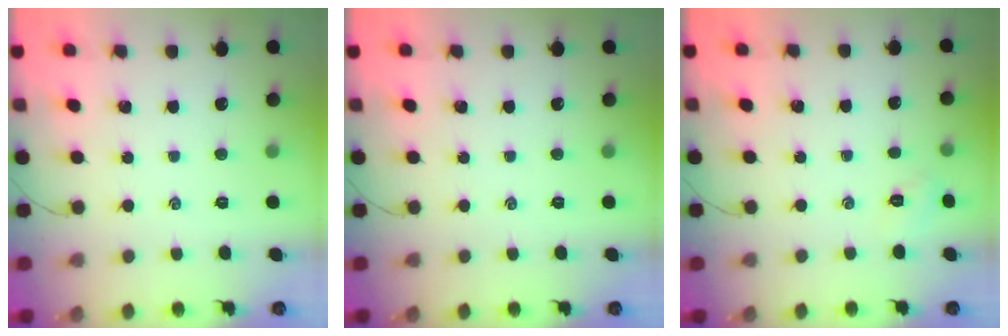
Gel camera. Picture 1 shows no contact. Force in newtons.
{"total": 0.0}
{"total": 3.1, "press": 3.0, "slide": 0.9}